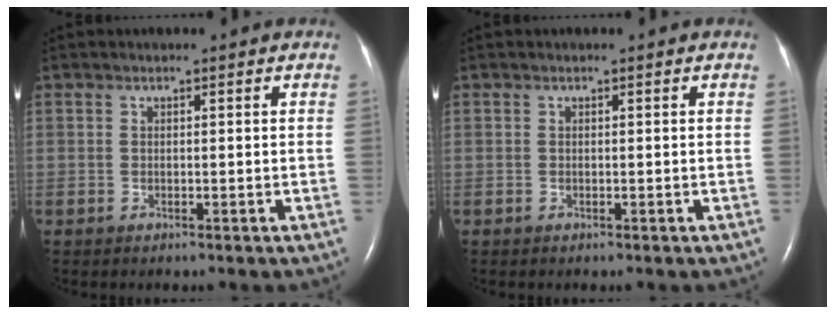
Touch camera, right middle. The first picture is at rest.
{"total": 0.0}